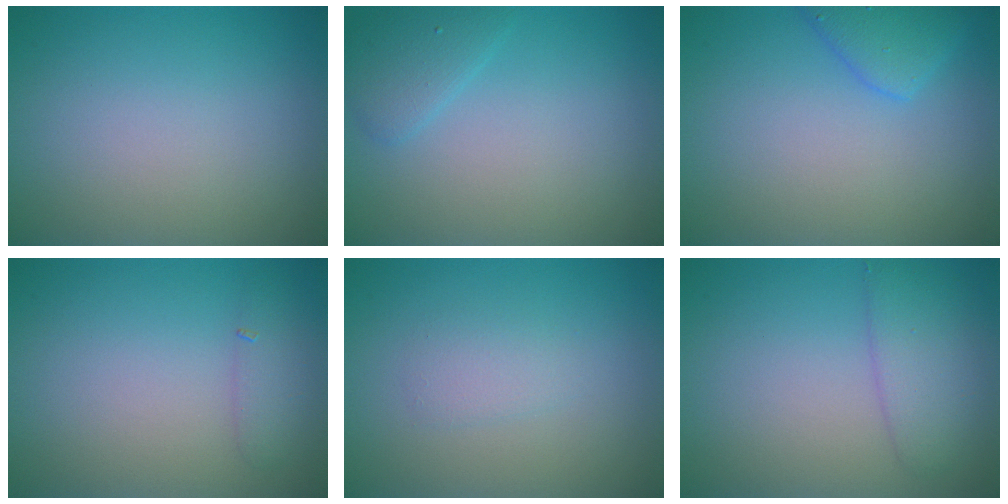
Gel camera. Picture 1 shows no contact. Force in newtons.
{"total": 1.8, "press": 1.8, "slide": 0.1}
{"total": 2.6, "press": 2.6, "slide": 0.2}
{"total": 1.4, "press": 1.4, "slide": 0.1}
{"total": 1.3, "press": 1.3, "slide": 0.0}
{"total": 2.9, "press": 2.9, "slide": 0.1}